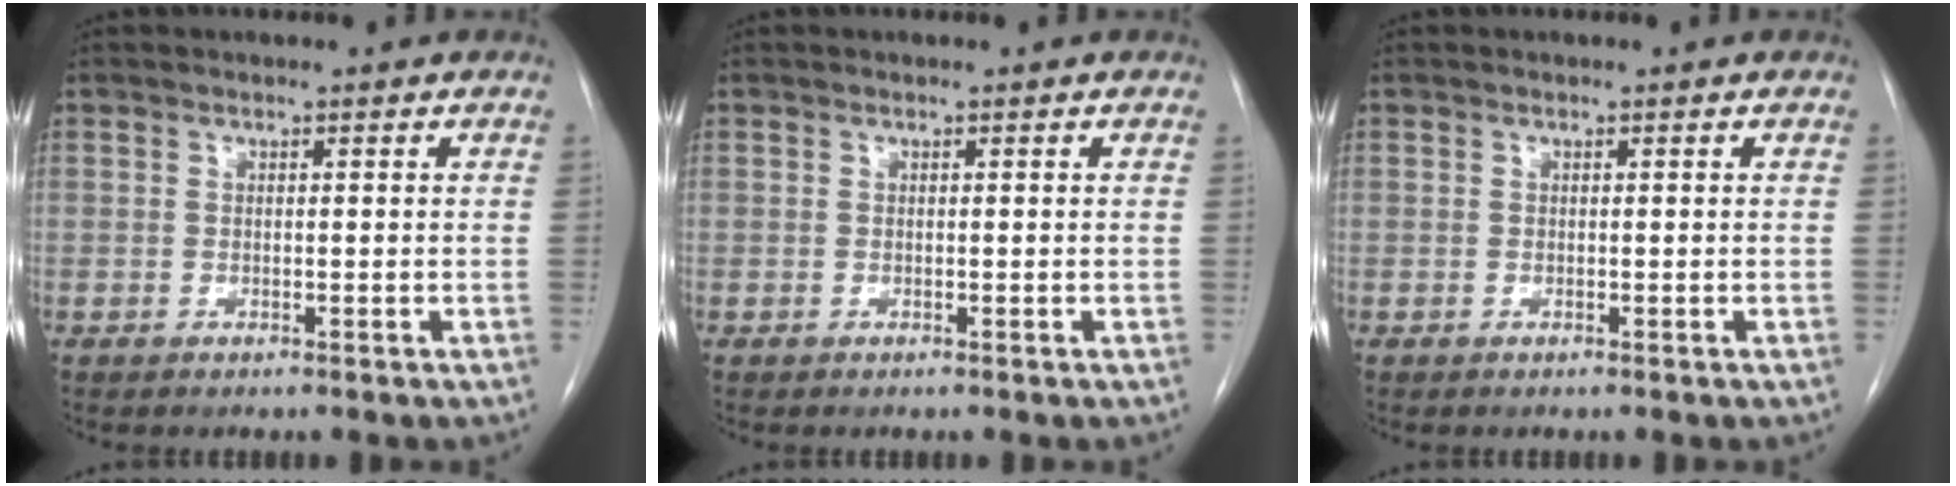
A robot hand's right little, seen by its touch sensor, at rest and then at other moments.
{"total": 0.0}
{"total": 0.0}